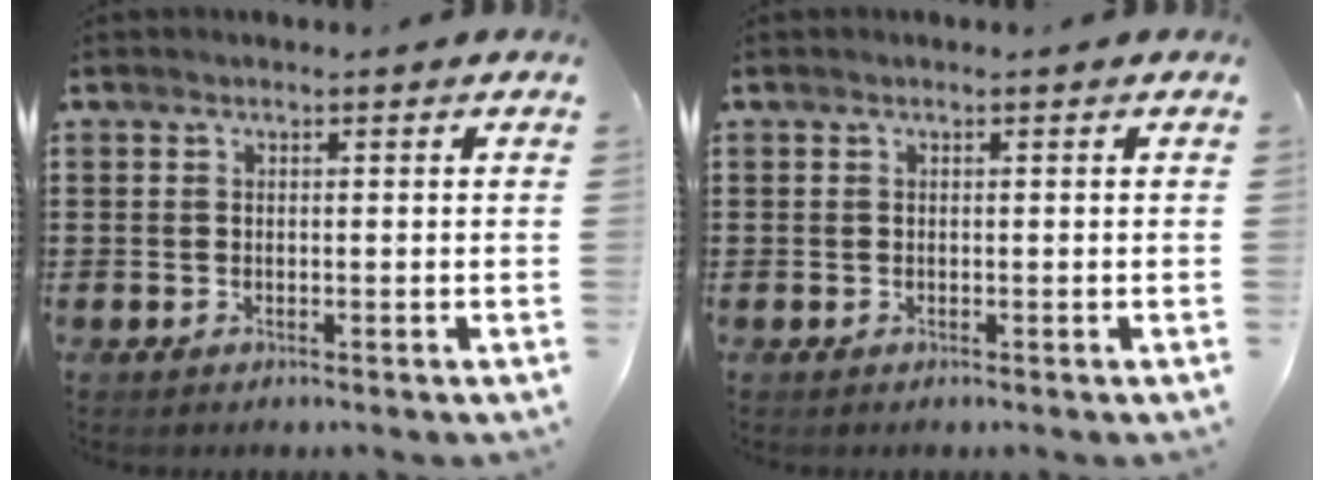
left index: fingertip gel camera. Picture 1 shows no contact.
{"total": 0.0}